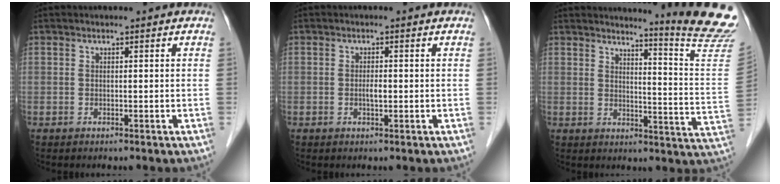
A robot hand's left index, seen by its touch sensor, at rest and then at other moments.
{"total": 1.3, "force": [-0.2, 0.4, 1.2], "torque": [-0.022, -0.001, -0.005]}
{"total": 15.0, "force": [14.2, -2.6, 4.2], "torque": [-0.057, -0.135, 0.147]}